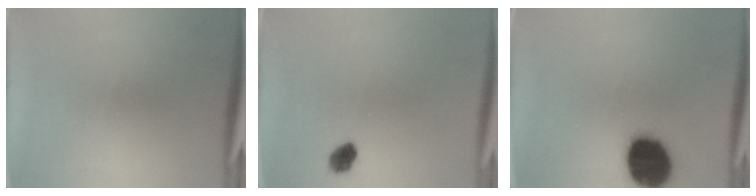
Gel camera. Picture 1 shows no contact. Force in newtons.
{"total": 3.9}
{"total": 19.8}